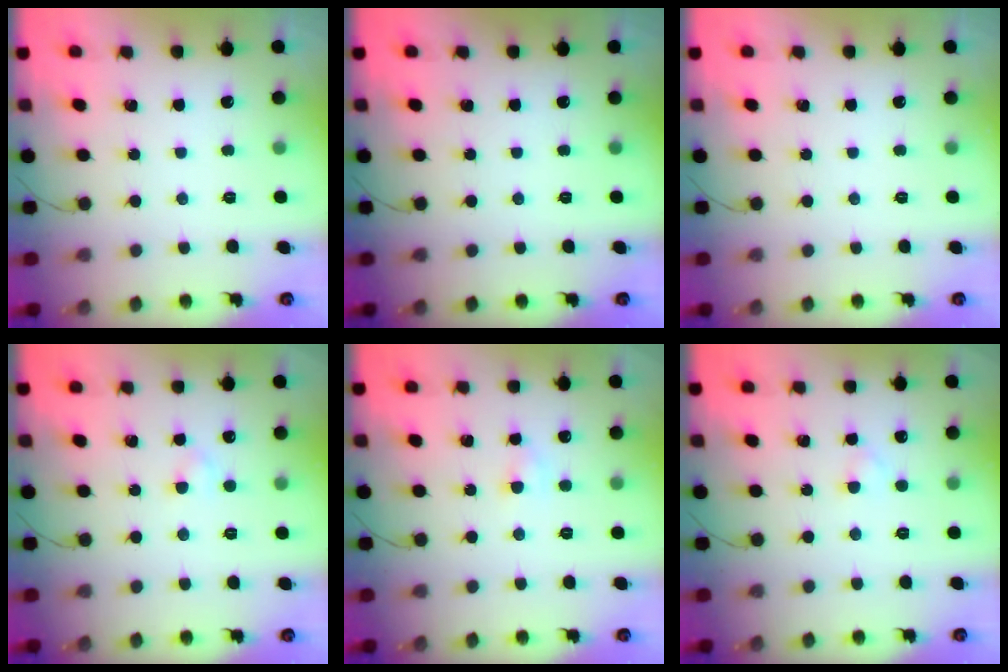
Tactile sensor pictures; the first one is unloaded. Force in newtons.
{"total": 0.0}
{"total": 0.0}
{"total": 2.0, "press": 1.9, "slide": 0.8}
{"total": 3.0, "press": 2.8, "slide": 1.0}
{"total": 1.8, "press": 1.5, "slide": 1.0}